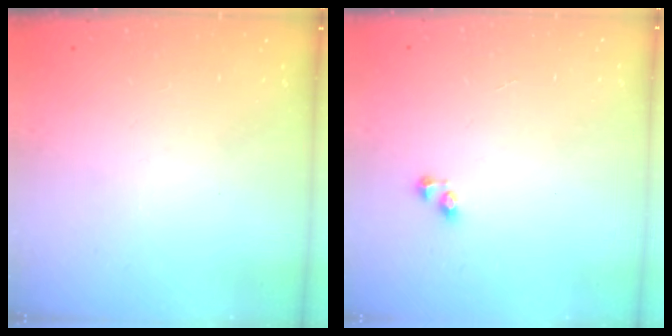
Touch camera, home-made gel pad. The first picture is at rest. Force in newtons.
{"total": 2.9, "press": 2.9, "slide": 0.1}